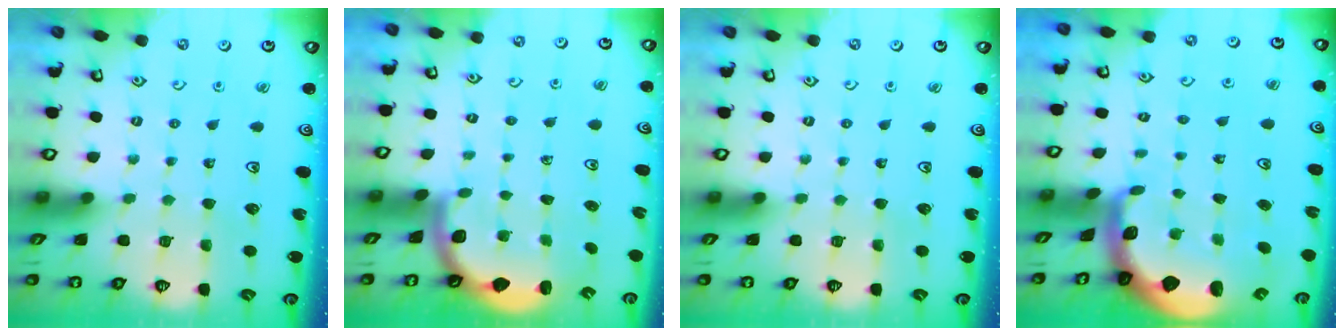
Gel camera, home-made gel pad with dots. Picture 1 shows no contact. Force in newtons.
{"total": 1.7, "press": 1.7, "slide": 0.1}
{"total": 0.0}
{"total": 2.9, "press": 2.9, "slide": 0.5}